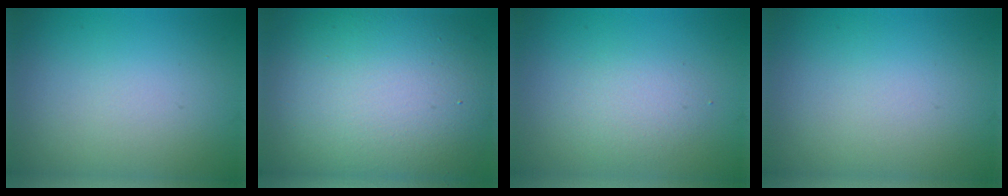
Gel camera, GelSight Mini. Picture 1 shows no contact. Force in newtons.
{"total": 14.2, "press": 14.2, "slide": 0.7}
{"total": 2.1, "press": 2.1, "slide": 0.1}
{"total": 0.0}